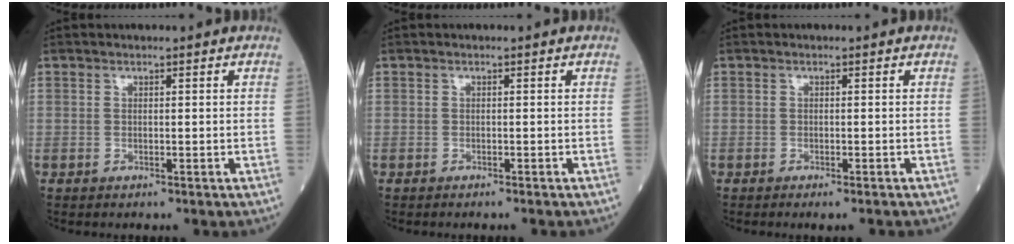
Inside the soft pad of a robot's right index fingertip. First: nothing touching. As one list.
[{"total": 1.4, "force": [-1.3, 0.0, 0.6], "torque": [-0.007, 0.000, -0.015]}, {"total": 2.5, "force": [-2.2, 0.3, 1.2], "torque": [-0.009, -0.005, -0.029]}]